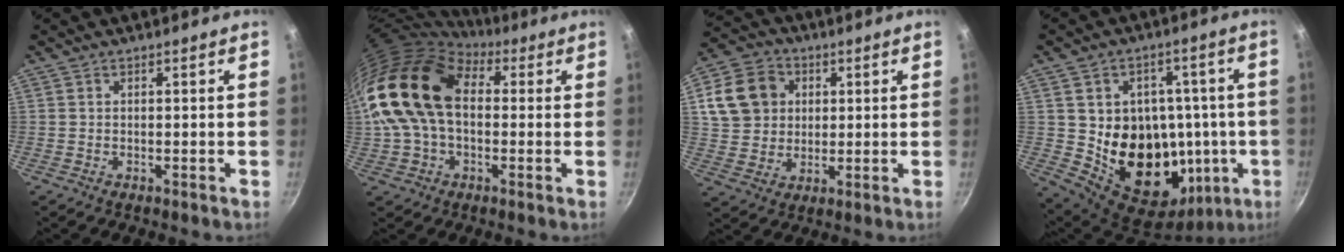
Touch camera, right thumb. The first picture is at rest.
{"total": 19.1, "force": [1.8, 13.0, 13.9], "torque": [-0.261, 0.035, 0.021]}
{"total": 13.0, "force": [3.5, 11.0, 6.2], "torque": [-0.093, 0.006, 0.060]}
{"total": 21.7, "force": [-1.1, 16.5, 14.0], "torque": [-0.178, 0.000, -0.001]}